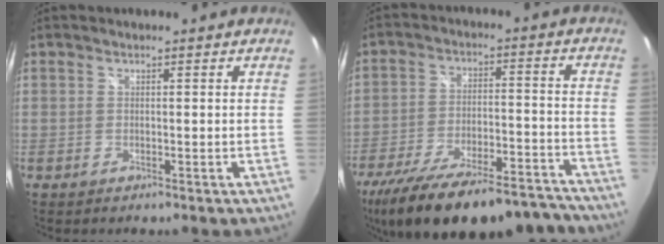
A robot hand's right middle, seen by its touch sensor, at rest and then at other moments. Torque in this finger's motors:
{"motor_torque": [1.08, -1.06, 0.58, 0.18]}